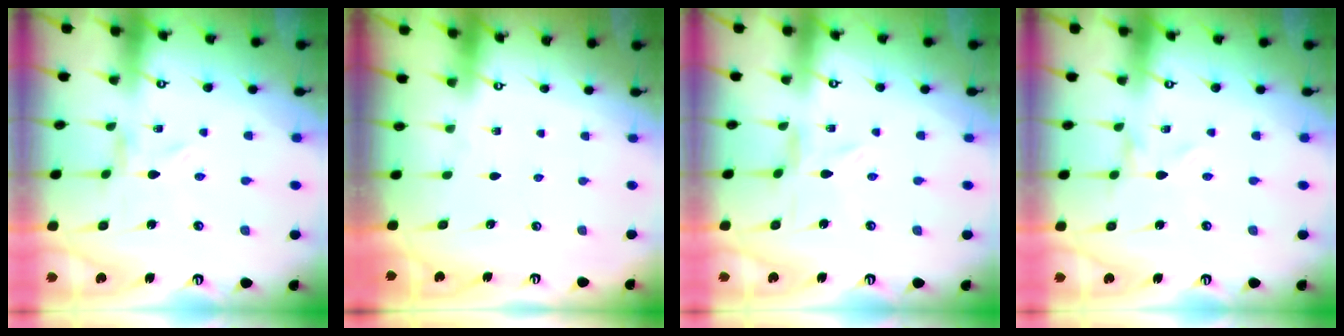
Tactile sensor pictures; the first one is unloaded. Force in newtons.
{"total": 0.0}
{"total": 0.8, "press": 0.8, "slide": 0.2}
{"total": 0.0}